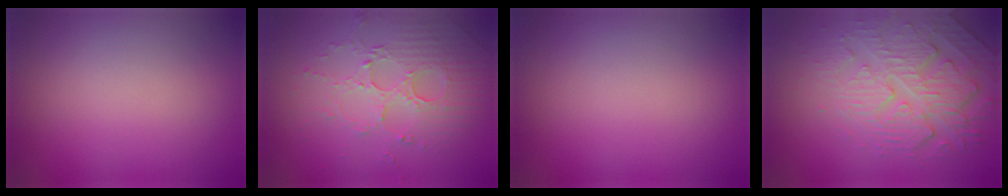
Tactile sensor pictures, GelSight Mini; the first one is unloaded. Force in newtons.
{"total": 5.1, "press": 3.5, "slide": 3.7}
{"total": 0.0}
{"total": 4.4, "press": 4.0, "slide": 1.6}